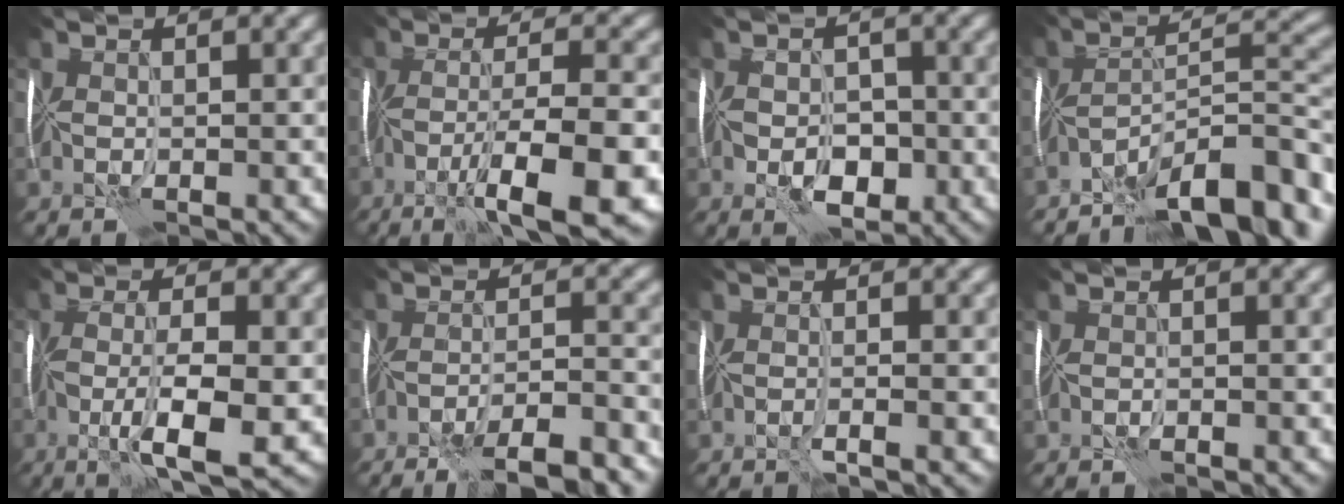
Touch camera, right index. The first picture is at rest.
{"total": 9.9, "force": [-5.0, 1.6, 8.3], "torque": [-0.132, 0.000, -0.088]}
{"total": 3.6, "force": [-1.5, 2.1, 2.5], "torque": [-0.032, 0.002, -0.031]}
{"total": 10.5, "force": [-7.4, 2.7, 6.9], "torque": [-0.087, 0.016, -0.138]}
{"total": 5.8, "force": [-1.7, 1.1, 5.5], "torque": [-0.102, 0.002, -0.036]}
{"total": 7.9, "force": [-6.3, 1.2, 4.6], "torque": [-0.060, -0.005, -0.089]}
{"total": 1.1, "force": [-0.6, -0.7, 0.6], "torque": [-0.006, -0.003, -0.019]}
{"total": 0.8, "force": [-0.6, -0.4, -0.2], "torque": [0.004, 0.000, -0.016]}